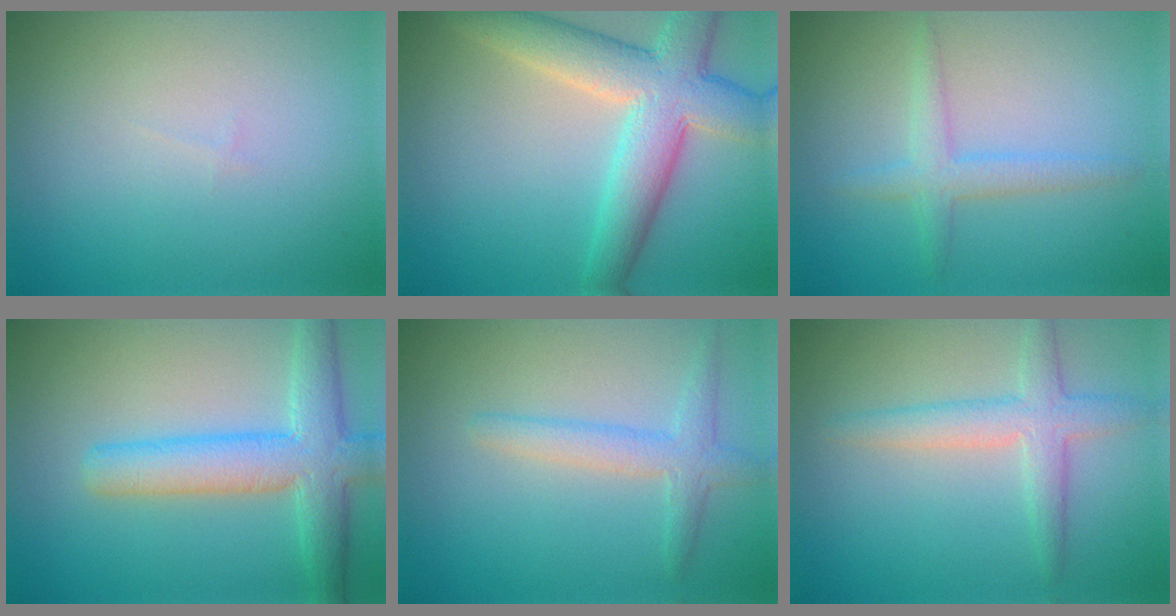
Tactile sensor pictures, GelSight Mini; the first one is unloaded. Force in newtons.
{"total": 7.6, "press": 7.6, "slide": 0.5}
{"total": 2.3, "press": 2.3, "slide": 0.1}
{"total": 6.0, "press": 6.0, "slide": 0.3}
{"total": 2.3, "press": 2.3, "slide": 0.0}
{"total": 3.3, "press": 3.3, "slide": 0.2}